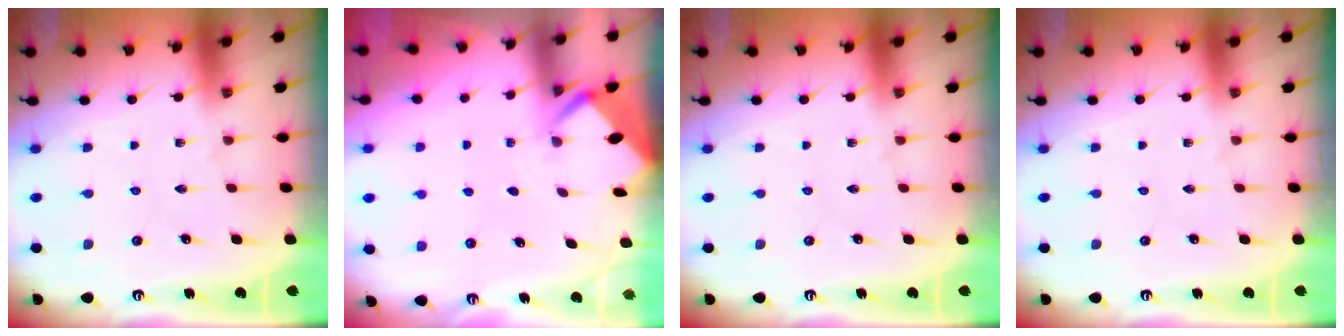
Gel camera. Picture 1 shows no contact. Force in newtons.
{"total": 2.5, "press": 2.5, "slide": 0.1}
{"total": 0.0}
{"total": 0.0}